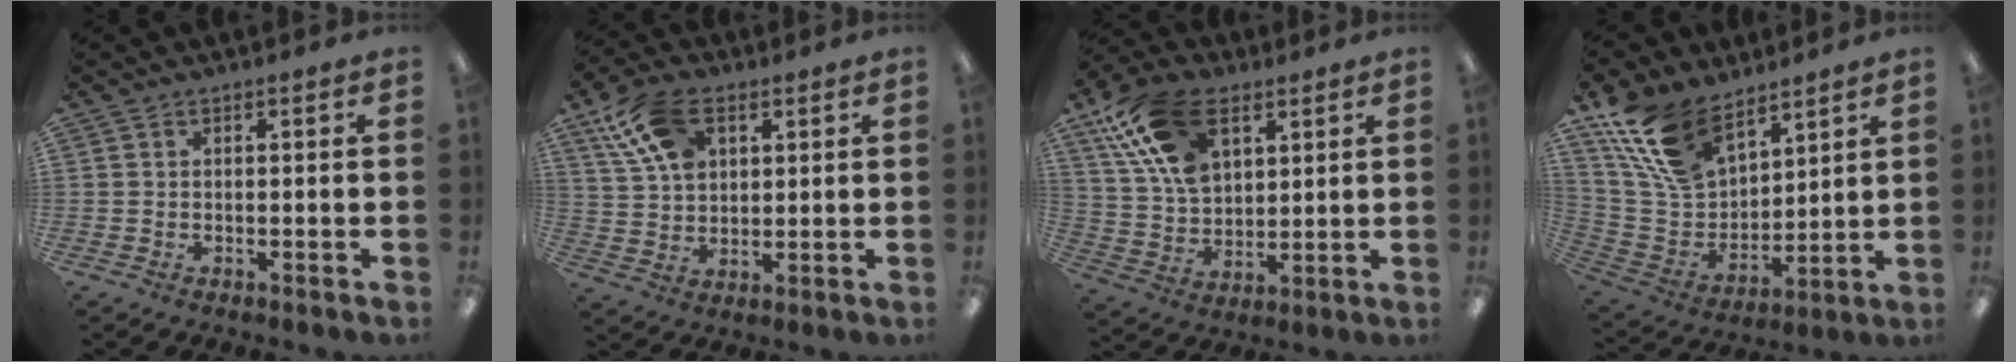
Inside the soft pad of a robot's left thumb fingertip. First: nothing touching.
{"total": 13.3, "force": [6.4, 8.6, 7.8], "torque": [-0.158, -0.001, 0.124]}
{"total": 17.9, "force": [9.0, 10.9, 11.0], "torque": [-0.232, -0.015, 0.167]}
{"total": 18.5, "force": [12.5, 9.9, 9.3], "torque": [-0.211, -0.051, 0.237]}